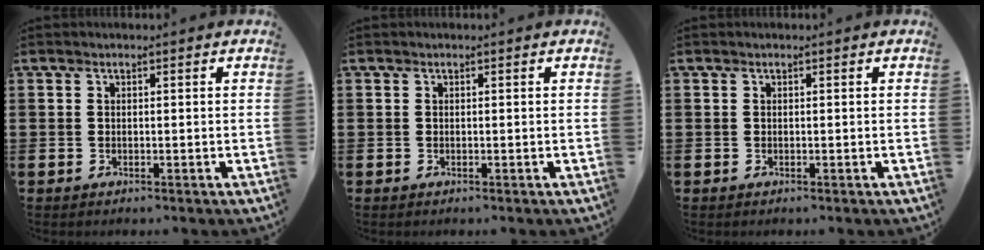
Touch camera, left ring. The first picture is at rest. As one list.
[{"total": 0.0}, {"total": 0.0}]